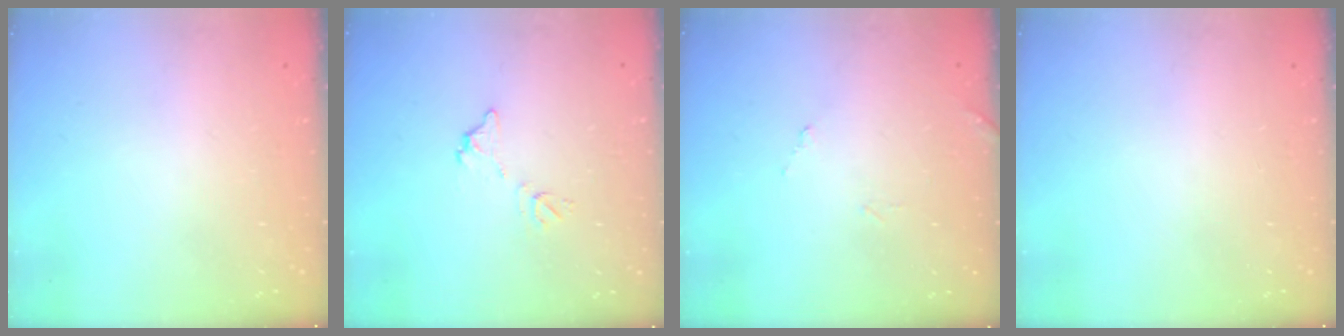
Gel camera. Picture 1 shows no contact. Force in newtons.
{"total": 6.2, "press": 6.2, "slide": 0.3}
{"total": 7.9, "press": 7.9, "slide": 0.4}
{"total": 0.0}